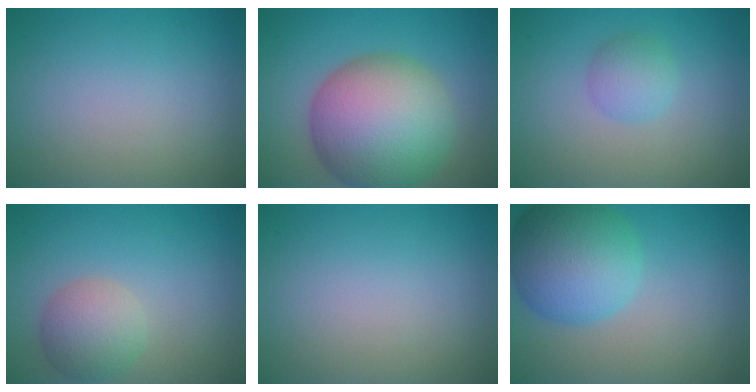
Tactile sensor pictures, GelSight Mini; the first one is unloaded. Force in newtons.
{"total": 13.3, "press": 13.3, "slide": 0.4}
{"total": 2.1, "press": 2.1, "slide": 0.1}
{"total": 3.8, "press": 3.8, "slide": 0.2}
{"total": 0.0}
{"total": 8.4, "press": 8.4, "slide": 0.2}